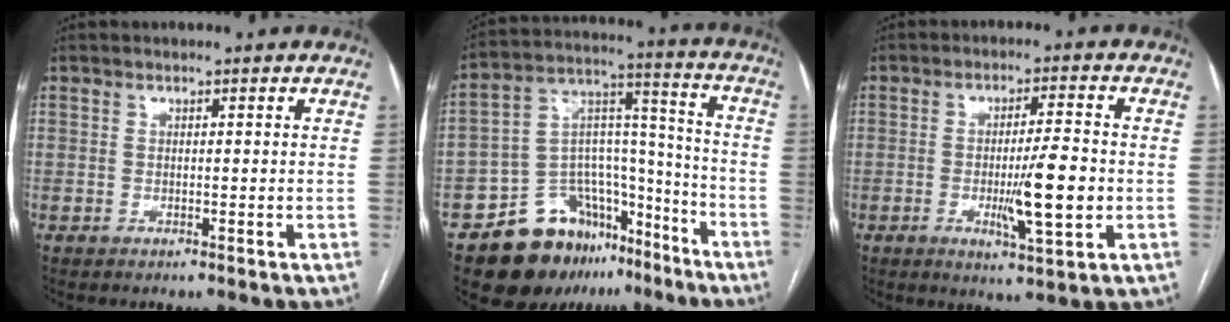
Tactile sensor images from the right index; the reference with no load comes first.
{"total": 17.8, "force": [-12.0, 11.0, 7.2], "torque": [-0.100, 0.080, -0.186]}
{"total": 8.8, "force": [-1.7, 0.8, 8.6], "torque": [-0.139, -0.013, -0.027]}